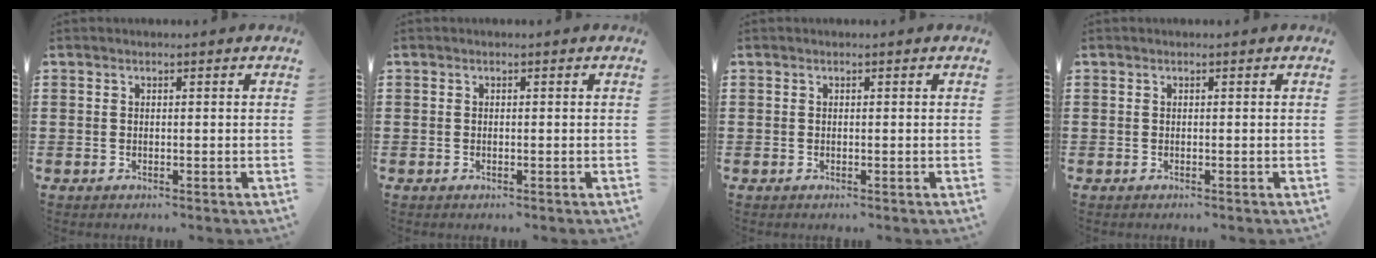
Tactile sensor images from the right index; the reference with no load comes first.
{"total": 0.0}
{"total": 0.0}
{"total": 0.0}